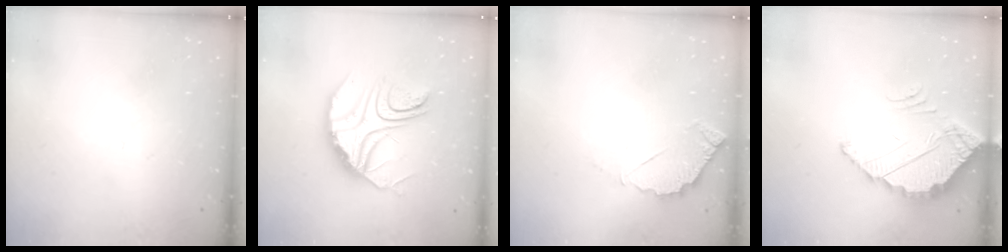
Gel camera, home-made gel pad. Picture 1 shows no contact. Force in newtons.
{"total": 14.0, "press": 13.9, "slide": 1.2}
{"total": 3.7, "press": 3.7, "slide": 0.3}
{"total": 4.0, "press": 4.0, "slide": 0.2}